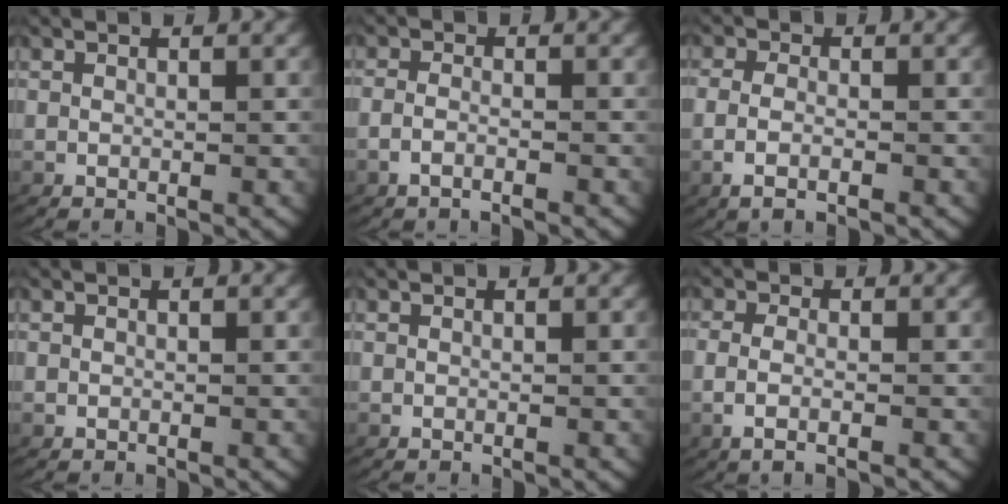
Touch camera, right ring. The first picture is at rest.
{"total": 1.8, "force": [-1.2, 0.4, 1.2], "torque": [-0.033, -0.006, -0.019]}
{"total": 2.5, "force": [-0.9, 1.1, 2.1], "torque": [-0.049, -0.005, -0.013]}
{"total": 0.0}
{"total": 0.0}
{"total": 2.6, "force": [-0.9, 0.9, 2.3], "torque": [-0.054, -0.005, -0.012]}